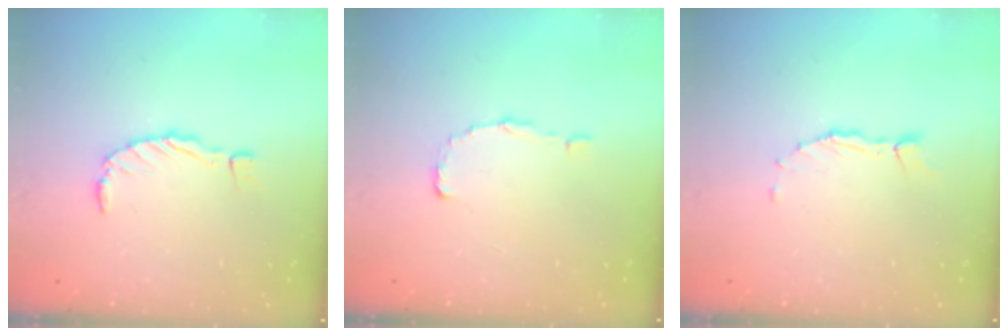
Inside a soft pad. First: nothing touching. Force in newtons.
{"total": 0.0}
{"total": 2.2, "press": 2.2, "slide": 0.2}